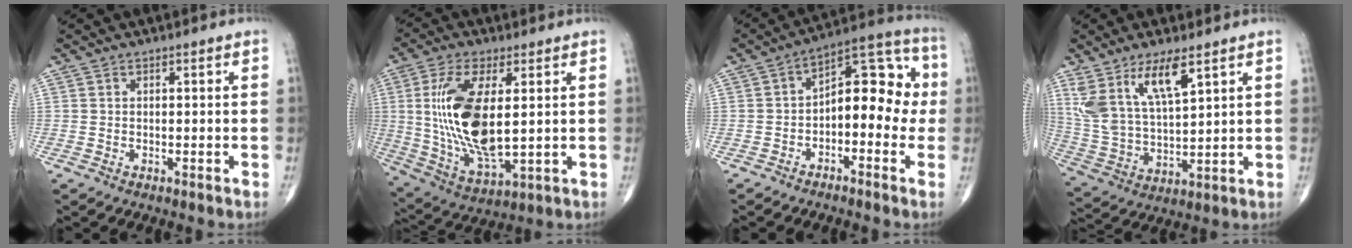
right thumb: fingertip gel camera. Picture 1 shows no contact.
{"total": 17.4, "force": [2.2, 7.1, 15.8], "torque": [-0.318, -0.021, 0.052]}
{"total": 12.7, "force": [-1.4, 7.2, 10.4], "torque": [-0.105, 0.050, -0.034]}
{"total": 12.7, "force": [7.1, 4.3, 9.6], "torque": [-0.191, -0.029, 0.150]}